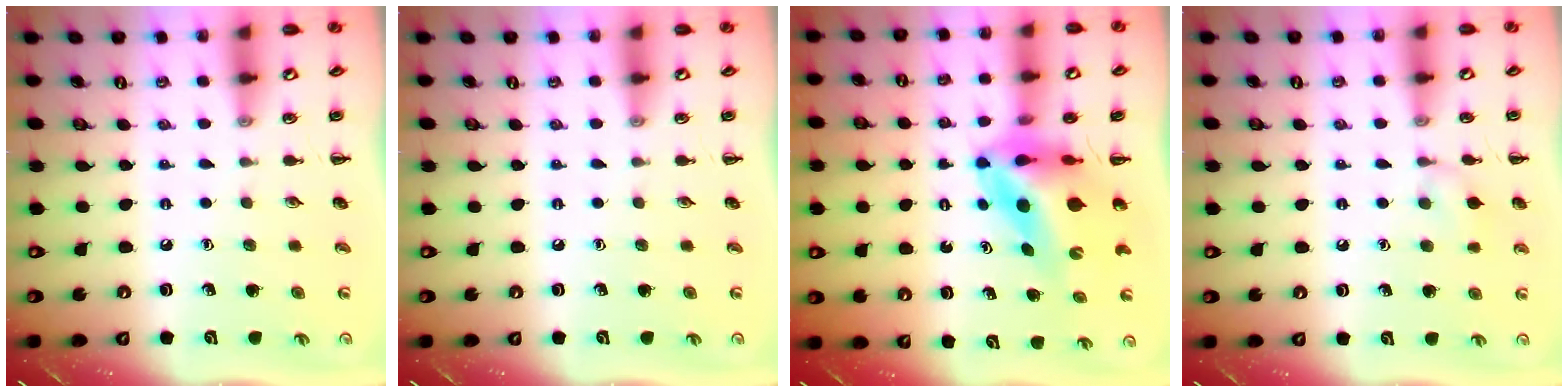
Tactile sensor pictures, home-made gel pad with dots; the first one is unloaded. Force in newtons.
{"total": 0.0}
{"total": 9.5, "press": 9.0, "slide": 3.2}
{"total": 7.1, "press": 6.7, "slide": 2.1}